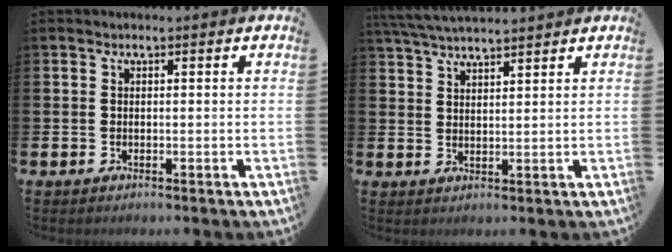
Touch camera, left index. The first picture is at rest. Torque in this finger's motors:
{"motor_torque": [0.72, -1.42, 0.61, 0.20]}